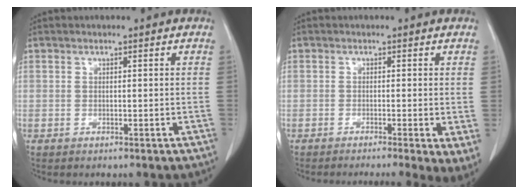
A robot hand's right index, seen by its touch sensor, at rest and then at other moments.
{"total": 6.5, "force": [-3.9, 0.5, 5.2], "torque": [-0.055, -0.019, -0.067]}